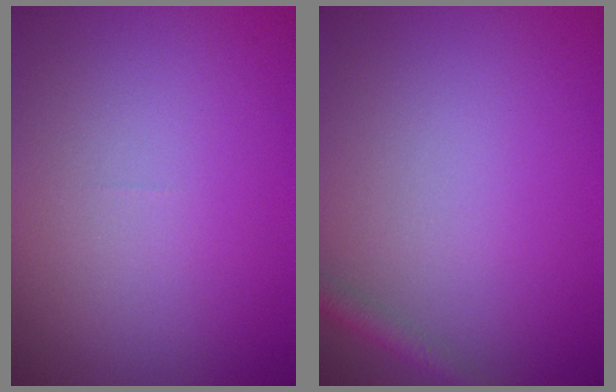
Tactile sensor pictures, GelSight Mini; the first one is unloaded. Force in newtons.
{"total": 1.5, "press": 1.5, "slide": 0.1}